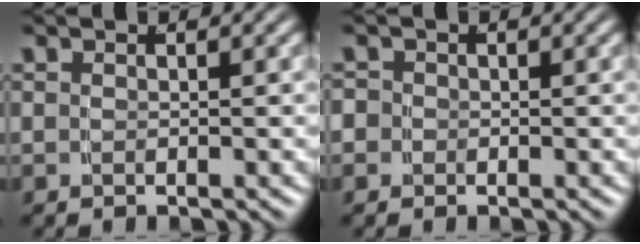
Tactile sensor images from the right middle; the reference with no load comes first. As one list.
[{"total": 2.7, "force": [-0.5, 2.6, 0.6], "torque": [-0.027, -0.008, -0.016]}]